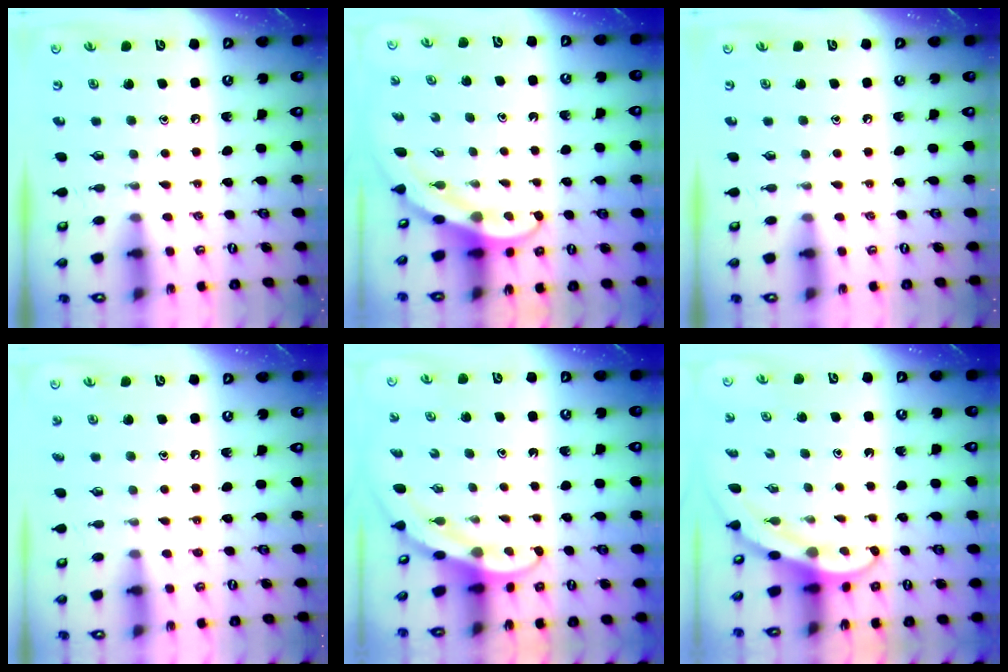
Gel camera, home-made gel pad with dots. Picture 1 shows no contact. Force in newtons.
{"total": 3.8, "press": 3.8, "slide": 0.4}
{"total": 0.0}
{"total": 4.5, "press": 4.5, "slide": 0.5}
{"total": 2.9, "press": 2.9, "slide": 0.1}
{"total": 3.4, "press": 3.4, "slide": 0.1}